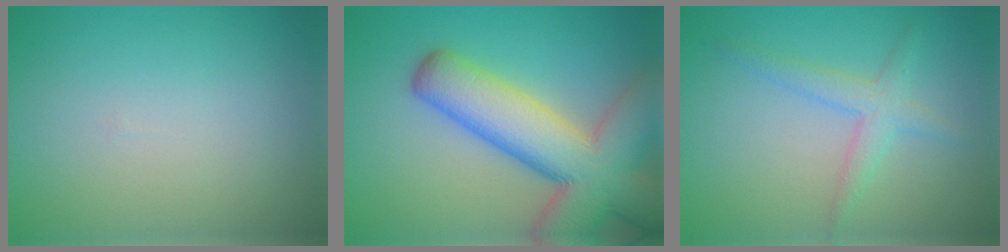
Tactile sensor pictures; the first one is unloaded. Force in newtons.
{"total": 11.6, "press": 11.6, "slide": 0.7}
{"total": 2.4, "press": 2.4, "slide": 0.1}